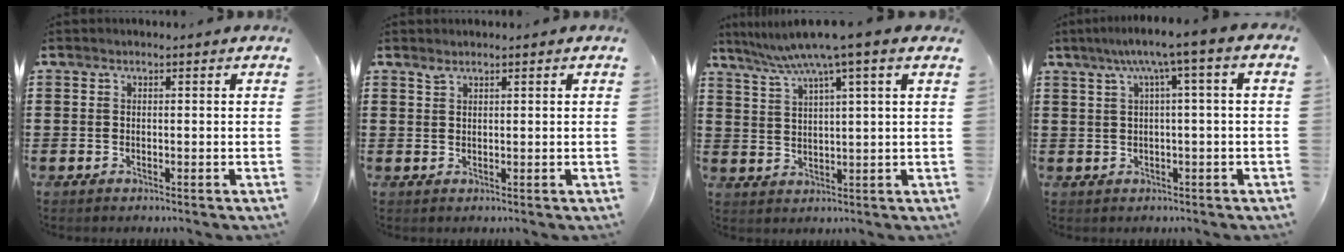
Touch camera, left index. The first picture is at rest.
{"total": 1.2, "force": [1.1, 0.3, 0.3], "torque": [-0.010, 0.001, 0.021]}
{"total": 6.9, "force": [4.9, -0.4, 4.7], "torque": [-0.105, -0.018, 0.081]}
{"total": 5.0, "force": [0.9, -0.5, 4.9], "torque": [-0.095, -0.003, 0.008]}